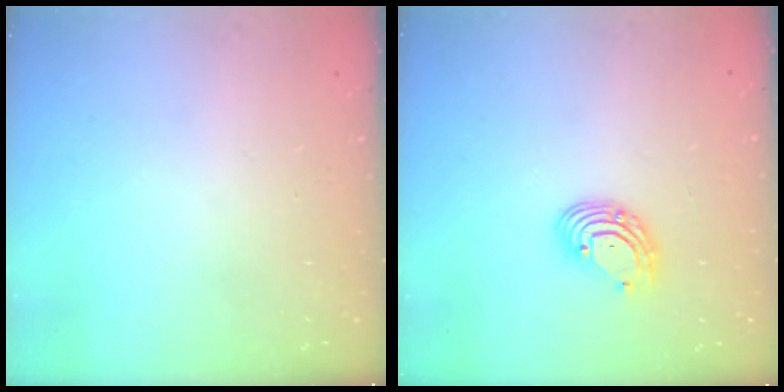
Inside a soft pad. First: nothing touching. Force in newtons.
{"total": 6.5, "press": 6.4, "slide": 0.8}